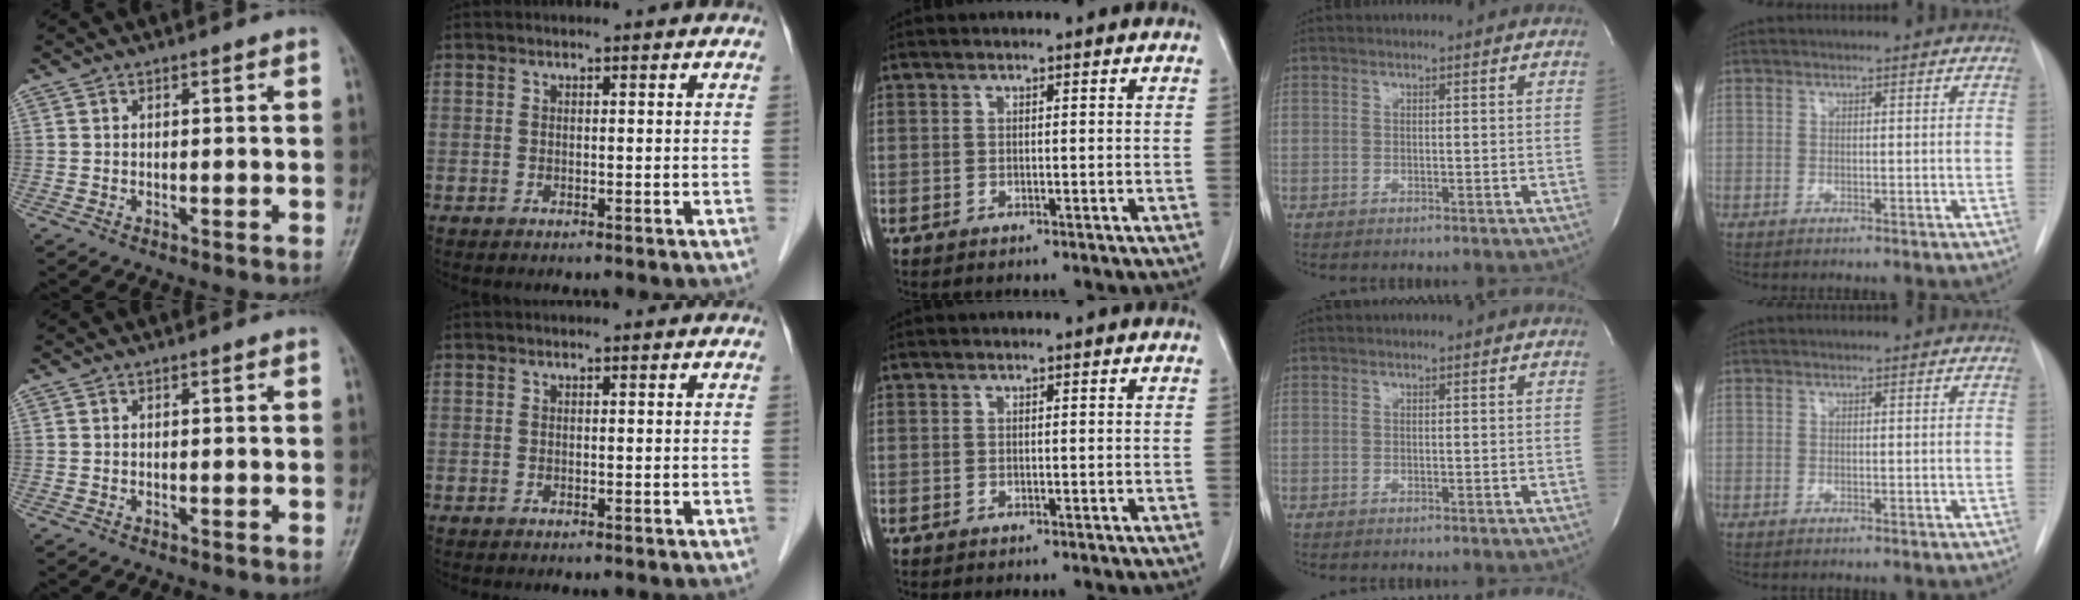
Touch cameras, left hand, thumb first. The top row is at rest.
{}